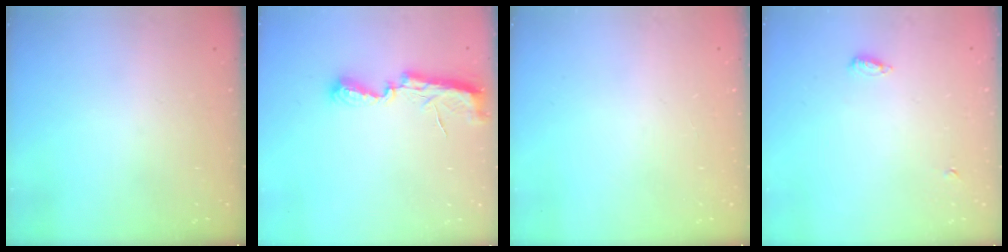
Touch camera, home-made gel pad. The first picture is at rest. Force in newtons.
{"total": 7.2, "press": 7.2, "slide": 0.5}
{"total": 0.0}
{"total": 8.9, "press": 6.0, "slide": 6.5}